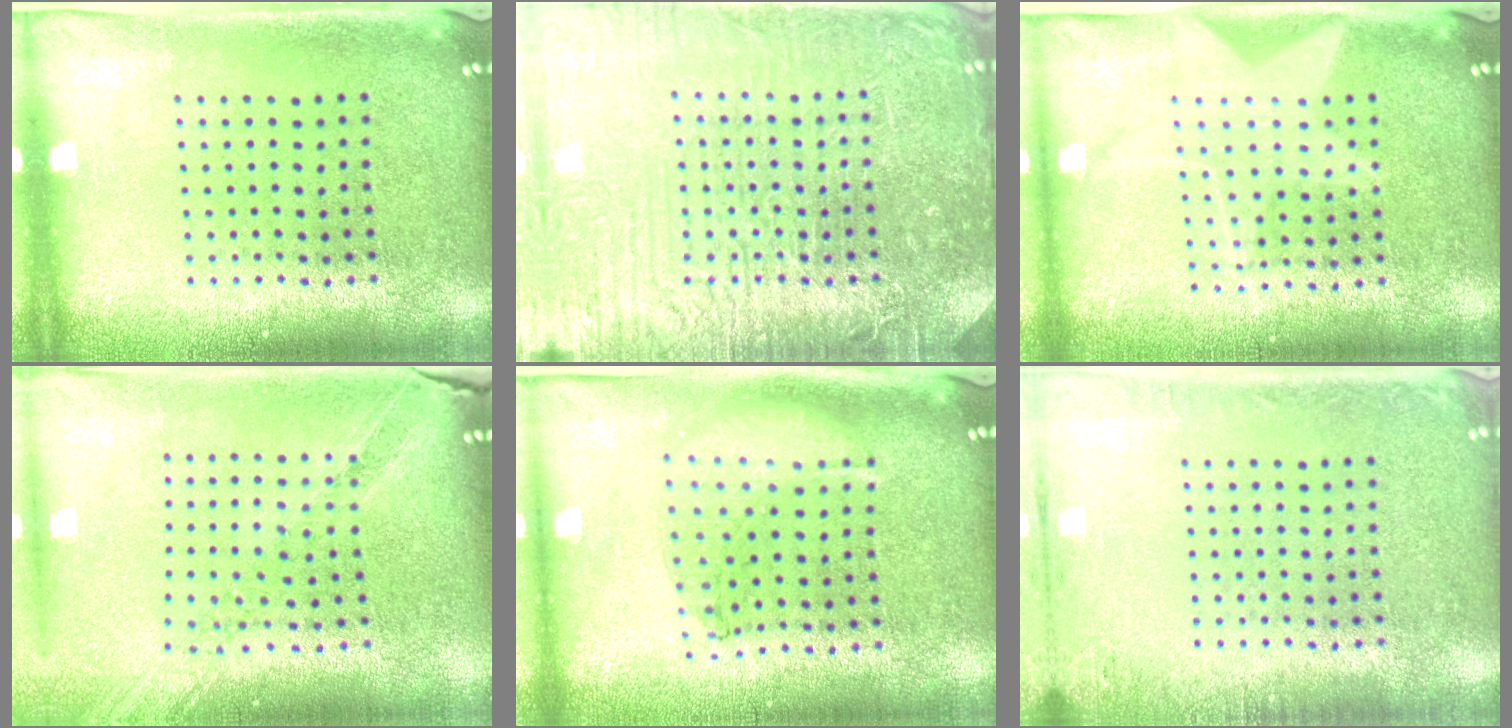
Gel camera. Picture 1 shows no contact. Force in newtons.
{"total": 7.8, "press": 7.7, "slide": 1.0}
{"total": 1.5, "press": 1.5, "slide": 0.3}
{"total": 1.1, "press": 1.1, "slide": 0.2}
{"total": 0.9, "press": 0.9, "slide": 0.3}
{"total": 1.4, "press": 1.4, "slide": 0.1}